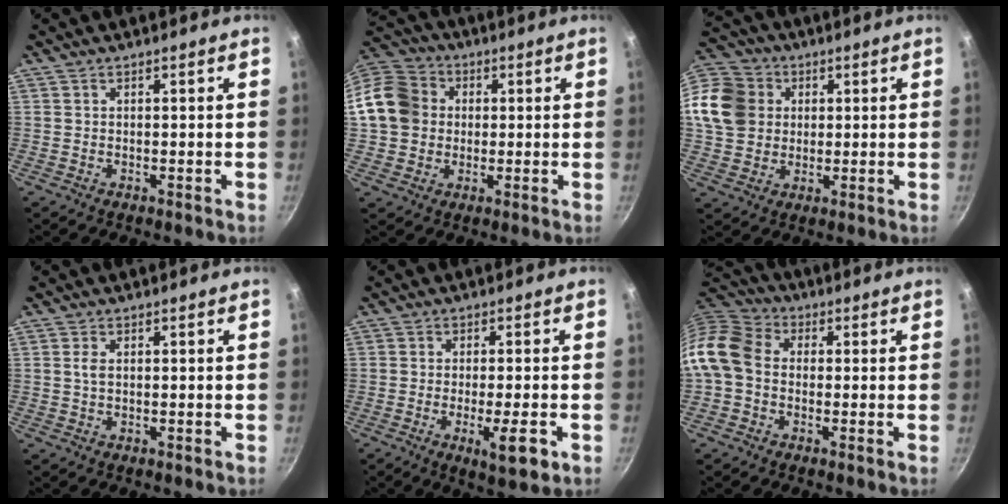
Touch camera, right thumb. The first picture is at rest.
{"total": 13.5, "force": [1.0, 11.8, 6.6], "torque": [-0.106, 0.028, 0.004]}
{"total": 14.4, "force": [2.7, 12.5, 6.7], "torque": [-0.118, 0.019, 0.043]}
{"total": 1.5, "force": [0.3, 0.8, 1.3], "torque": [-0.026, 0.002, 0.004]}
{"total": 7.2, "force": [-2.6, 1.6, 6.6], "torque": [-0.103, 0.000, -0.038]}
{"total": 10.7, "force": [-0.9, 8.3, 6.7], "torque": [-0.111, 0.025, -0.040]}